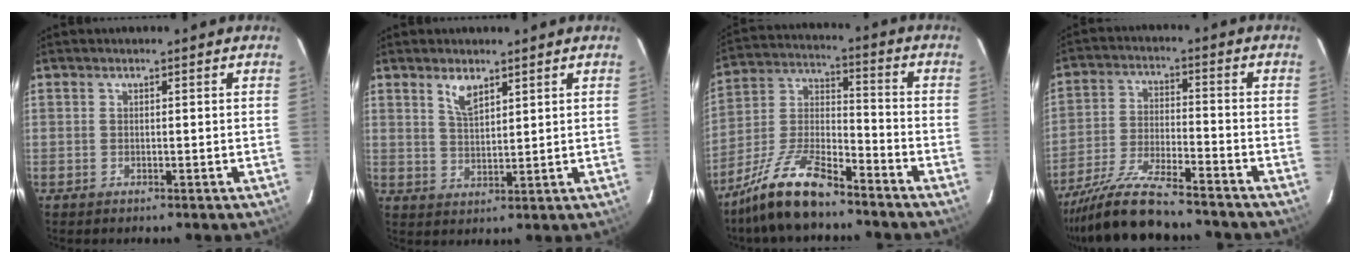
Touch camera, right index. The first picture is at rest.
{"total": 4.1, "force": [2.8, 1.5, 2.6], "torque": [-0.050, -0.001, 0.054]}
{"total": 13.8, "force": [-10.5, 3.8, 8.1], "torque": [-0.180, 0.006, -0.202]}
{"total": 14.6, "force": [-13.1, 1.6, 6.3], "torque": [-0.135, -0.023, -0.229]}